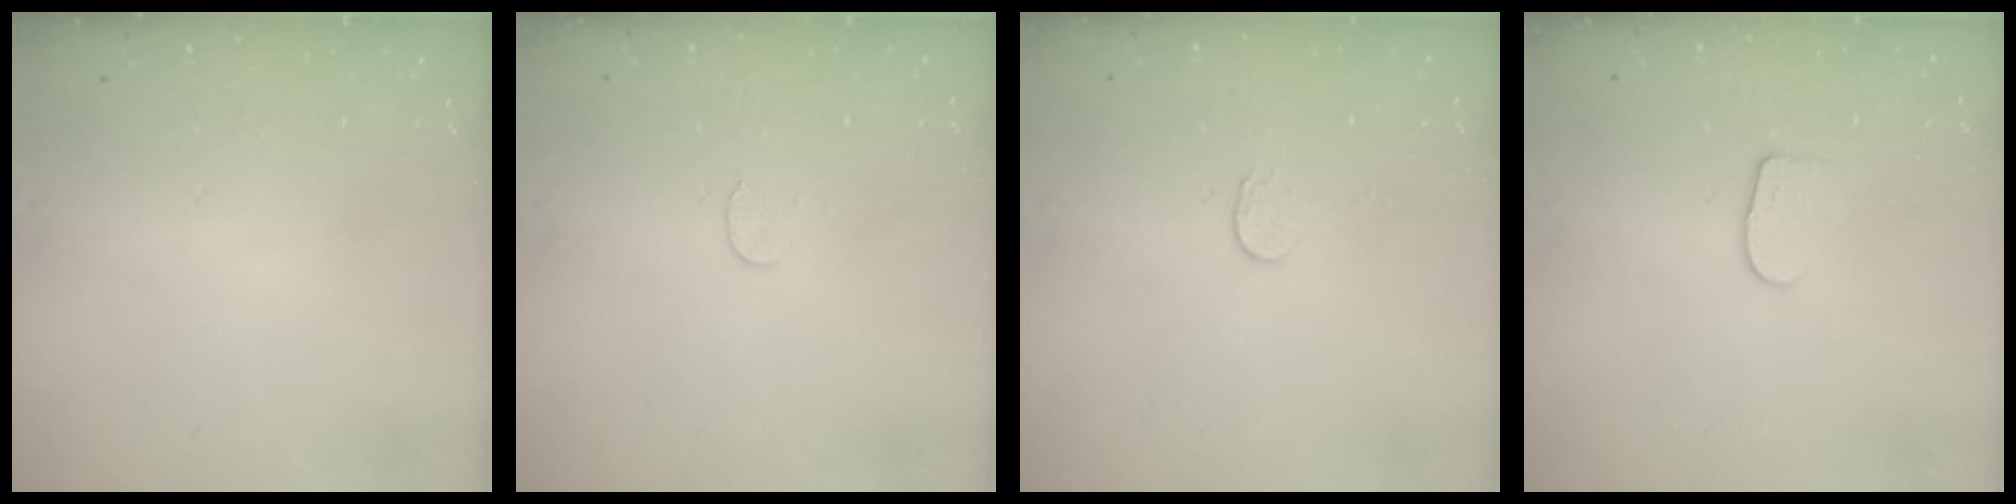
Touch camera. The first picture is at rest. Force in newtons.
{"total": 3.8, "press": 3.8, "slide": 0.3}
{"total": 2.7, "press": 2.7, "slide": 0.2}
{"total": 5.8, "press": 5.8, "slide": 0.6}